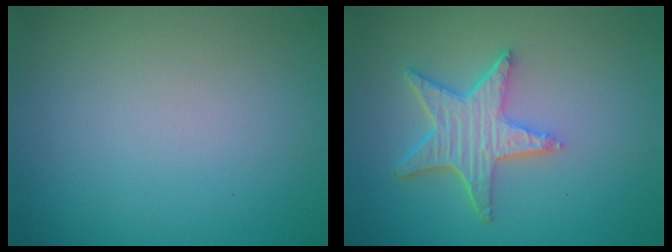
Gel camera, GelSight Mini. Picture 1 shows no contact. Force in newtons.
{"total": 5.1, "press": 4.0, "slide": 3.1}